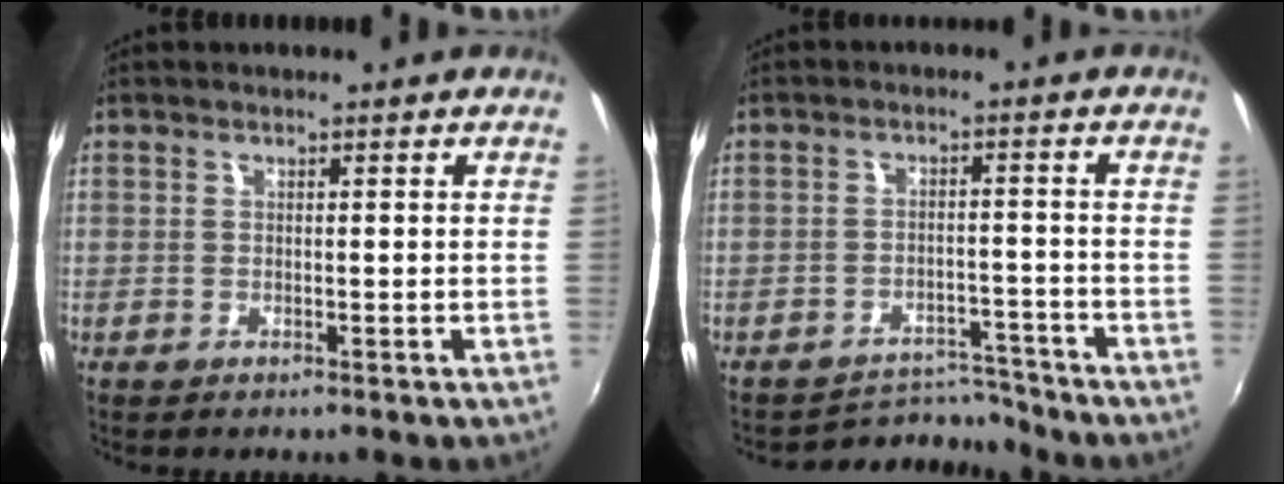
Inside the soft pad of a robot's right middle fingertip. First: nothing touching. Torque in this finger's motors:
{"motor_torque": [-0.99, -1.15, -0.27, -0.03]}